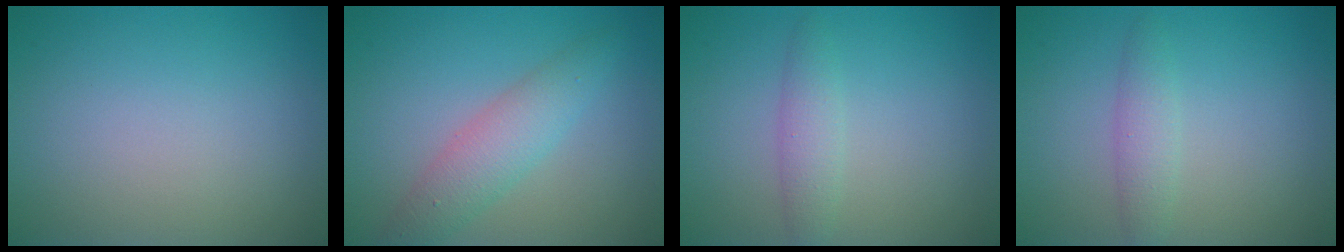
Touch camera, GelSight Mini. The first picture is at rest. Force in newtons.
{"total": 3.5, "press": 3.5, "slide": 0.1}
{"total": 1.9, "press": 1.9, "slide": 0.0}
{"total": 1.9, "press": 1.9, "slide": 0.0}